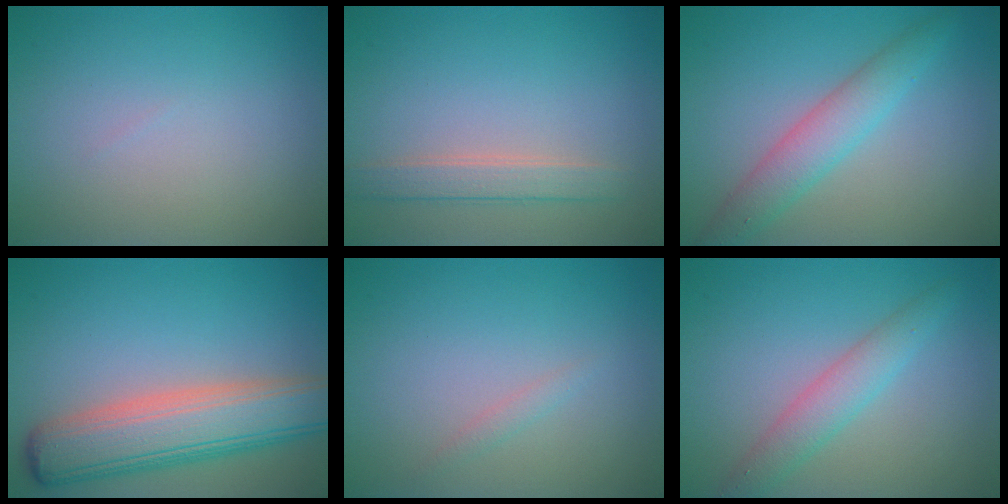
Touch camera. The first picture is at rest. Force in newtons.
{"total": 2.3, "press": 2.3, "slide": 0.3}
{"total": 3.7, "press": 3.7, "slide": 0.1}
{"total": 8.2, "press": 8.1, "slide": 0.5}
{"total": 0.7, "press": 0.7, "slide": 0.1}
{"total": 2.9, "press": 2.9, "slide": 0.1}